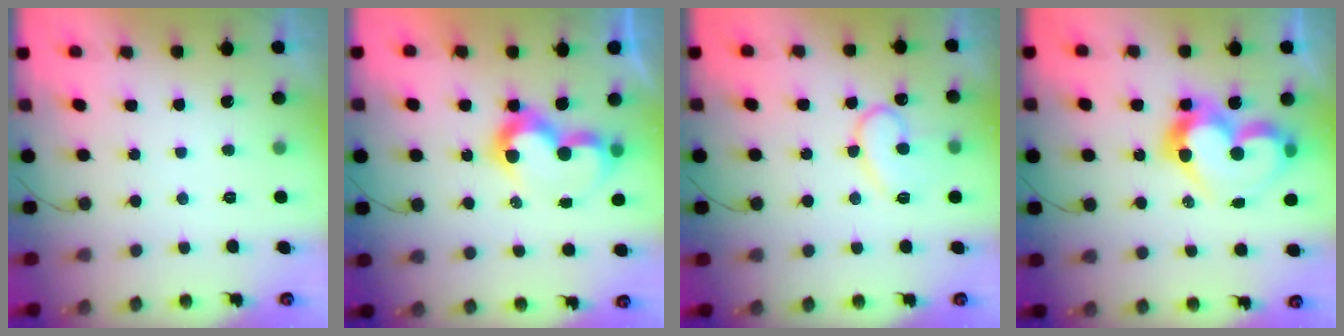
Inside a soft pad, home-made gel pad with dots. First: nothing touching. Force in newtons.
{"total": 10.2, "press": 10.2, "slide": 1.0}
{"total": 13.8, "press": 13.8, "slide": 1.3}
{"total": 16.7, "press": 16.4, "slide": 3.3}